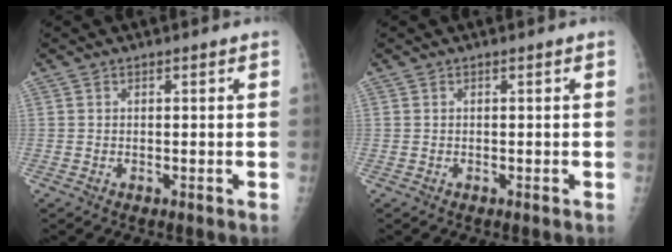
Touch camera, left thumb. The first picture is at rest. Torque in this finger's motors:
{"motor_torque": [-0.10, 0.22, -0.05, 0.00, 0.01]}